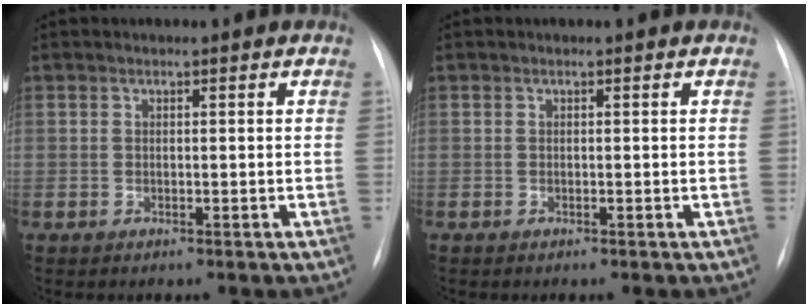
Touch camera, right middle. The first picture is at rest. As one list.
[{"total": 0.0}]